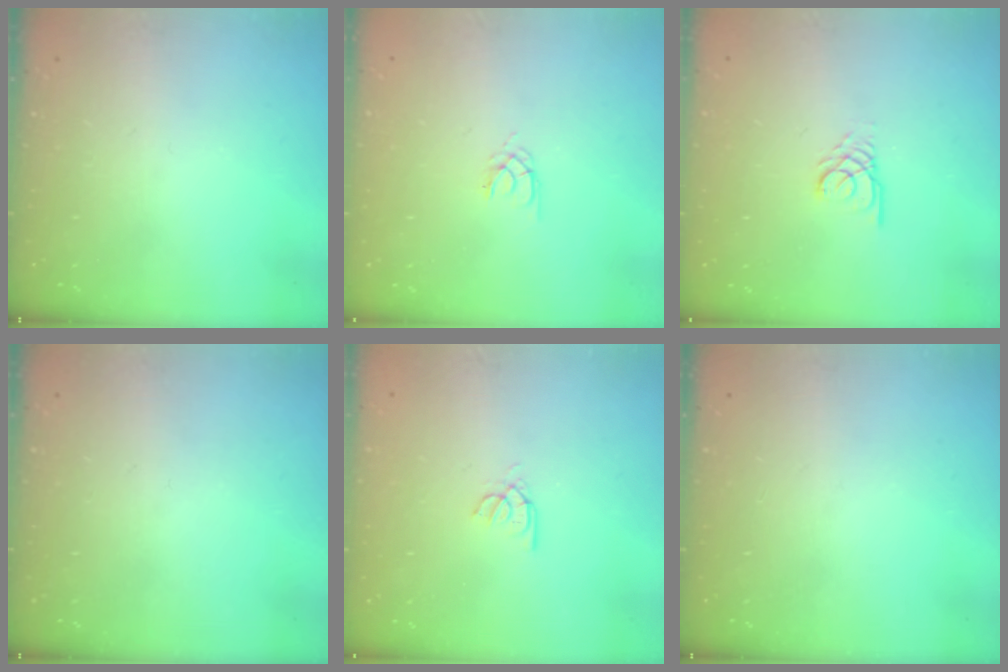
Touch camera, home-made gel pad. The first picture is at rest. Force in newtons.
{"total": 1.3, "press": 1.2, "slide": 0.3}
{"total": 2.5, "press": 2.5, "slide": 0.2}
{"total": 0.0}
{"total": 2.6, "press": 2.6, "slide": 0.2}
{"total": 0.0}